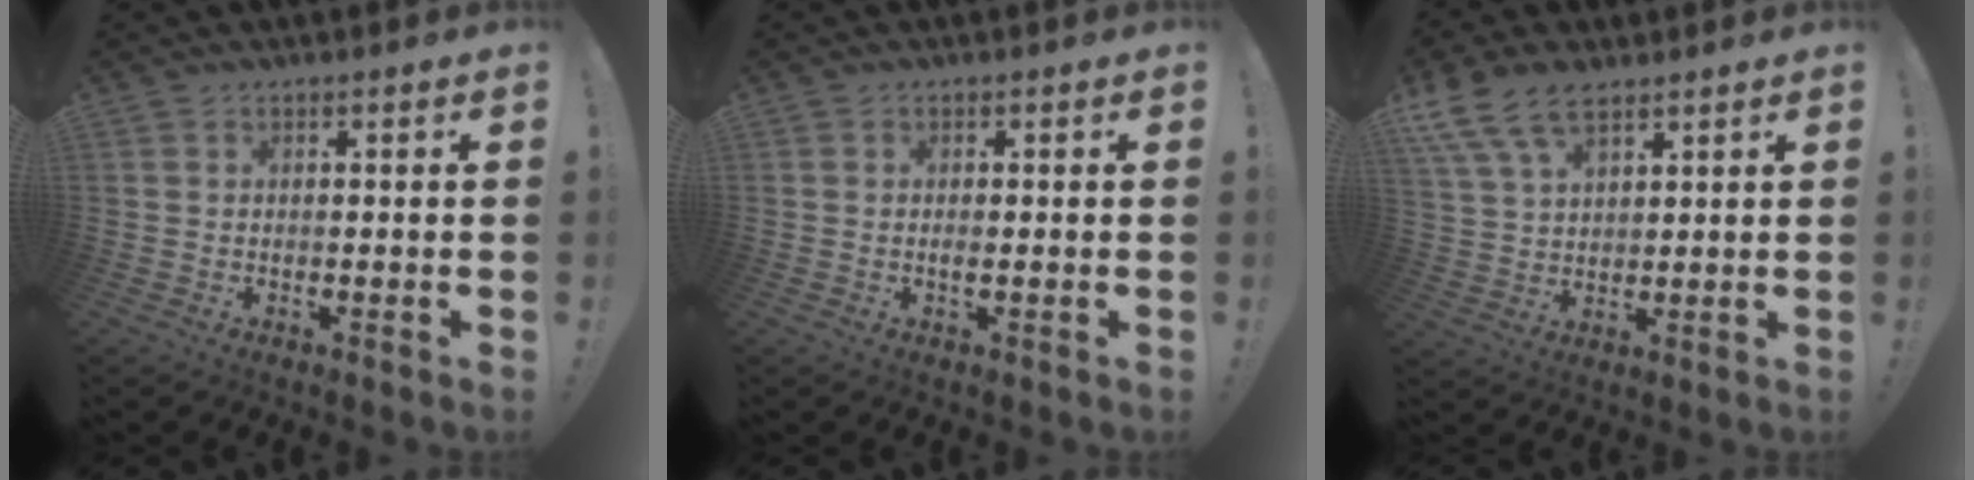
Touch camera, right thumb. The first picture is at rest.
{"total": 1.1, "force": [-0.2, 0.2, 1.1], "torque": [-0.015, -0.003, -0.004]}
{"total": 10.0, "force": [6.7, 4.8, 5.6], "torque": [-0.108, -0.022, 0.133]}